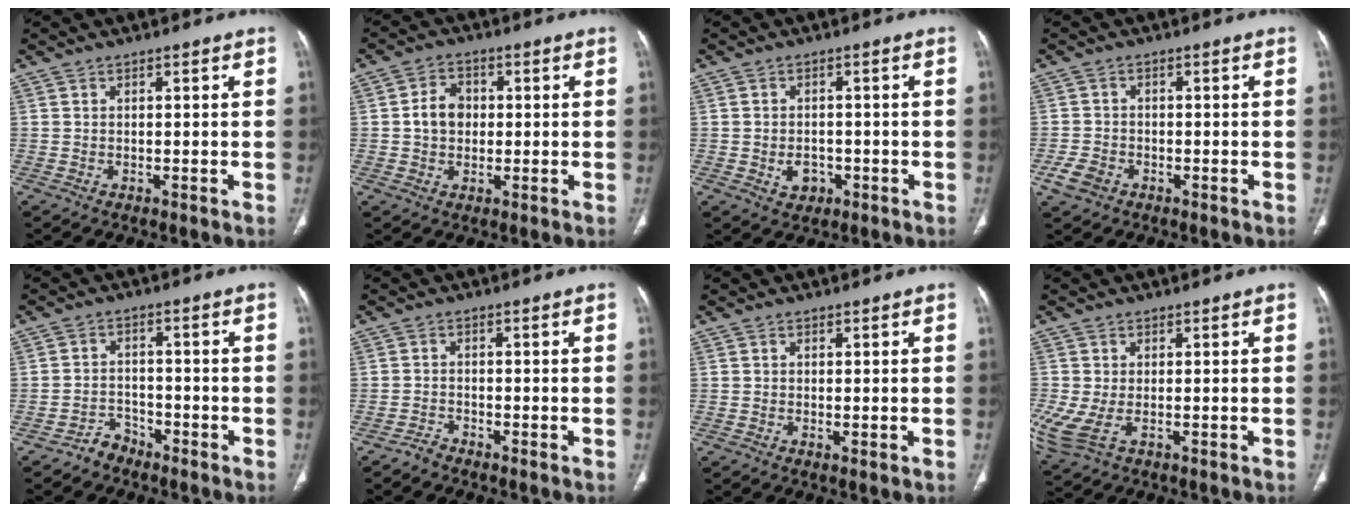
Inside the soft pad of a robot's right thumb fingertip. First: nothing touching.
{"total": 5.7, "force": [0.2, 4.6, 3.4], "torque": [-0.043, 0.012, 0.000]}
{"total": 3.9, "force": [-1.1, 3.1, 2.0], "torque": [-0.021, 0.007, -0.010]}
{"total": 3.9, "force": [-1.8, 2.9, 1.9], "torque": [-0.036, 0.009, -0.031]}
{"total": 3.4, "force": [-2.8, 1.9, 0.0], "torque": [0.007, 0.022, -0.050]}
{"total": 1.5, "force": [-1.5, 0.3, 0.0], "torque": [-0.003, 0.002, -0.031]}
{"total": 0.8, "force": [-0.1, 0.3, 0.7], "torque": [-0.017, -0.004, -0.001]}
{"total": 6.6, "force": [-1.5, 3.7, 5.2], "torque": [-0.146, -0.010, -0.018]}